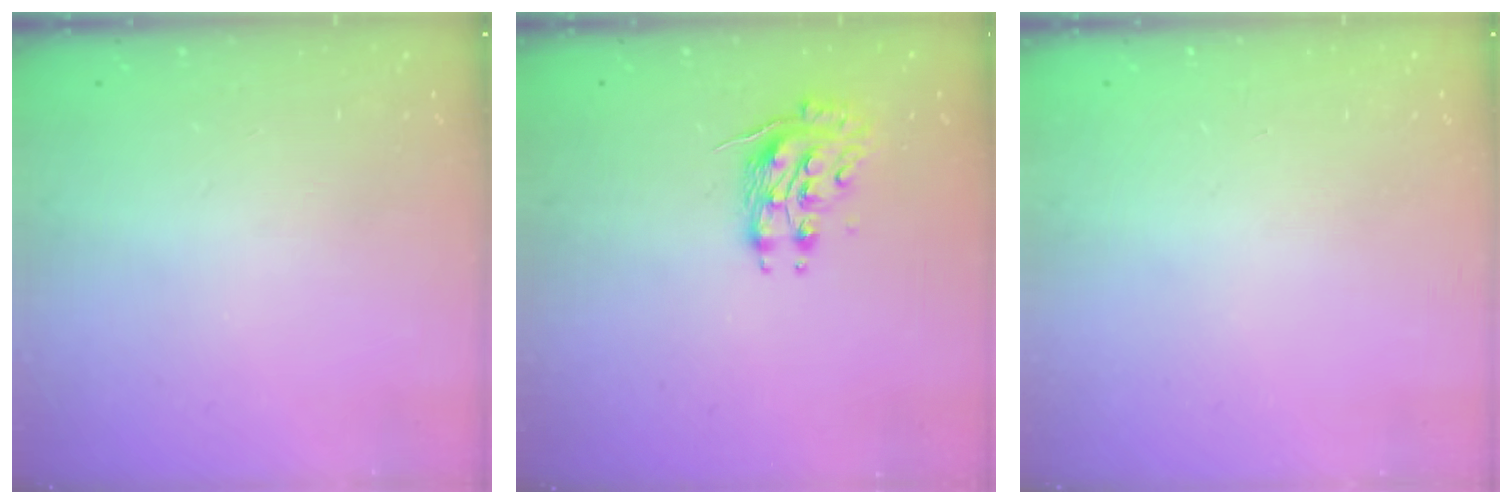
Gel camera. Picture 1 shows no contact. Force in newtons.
{"total": 10.2, "press": 10.2, "slide": 0.6}
{"total": 0.0}